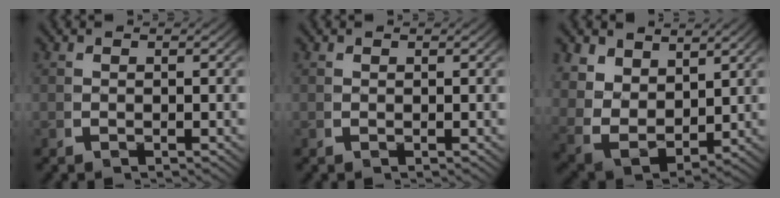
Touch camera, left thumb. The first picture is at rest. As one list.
[{"total": 0.0}, {"total": 7.9, "force": [0.2, 5.9, 5.2], "torque": [-0.144, -0.041, 0.019]}]